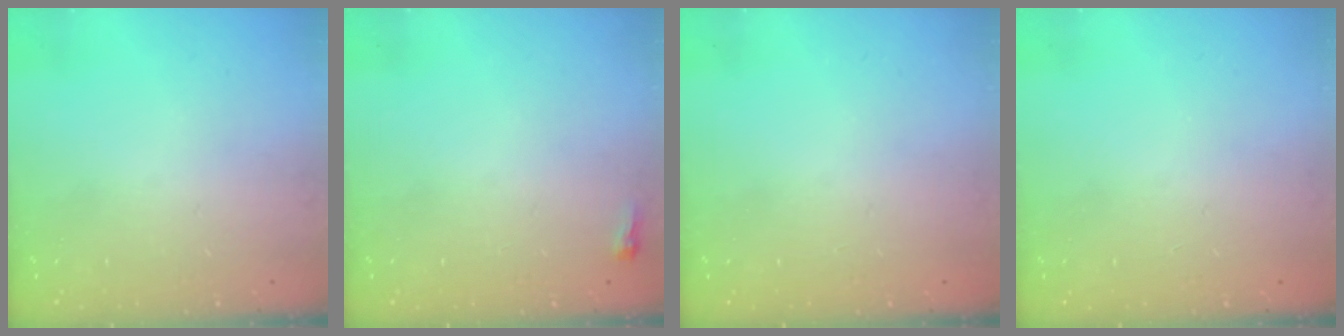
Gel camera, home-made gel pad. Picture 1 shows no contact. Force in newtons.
{"total": 2.4, "press": 2.4, "slide": 0.6}
{"total": 0.0}
{"total": 0.0}